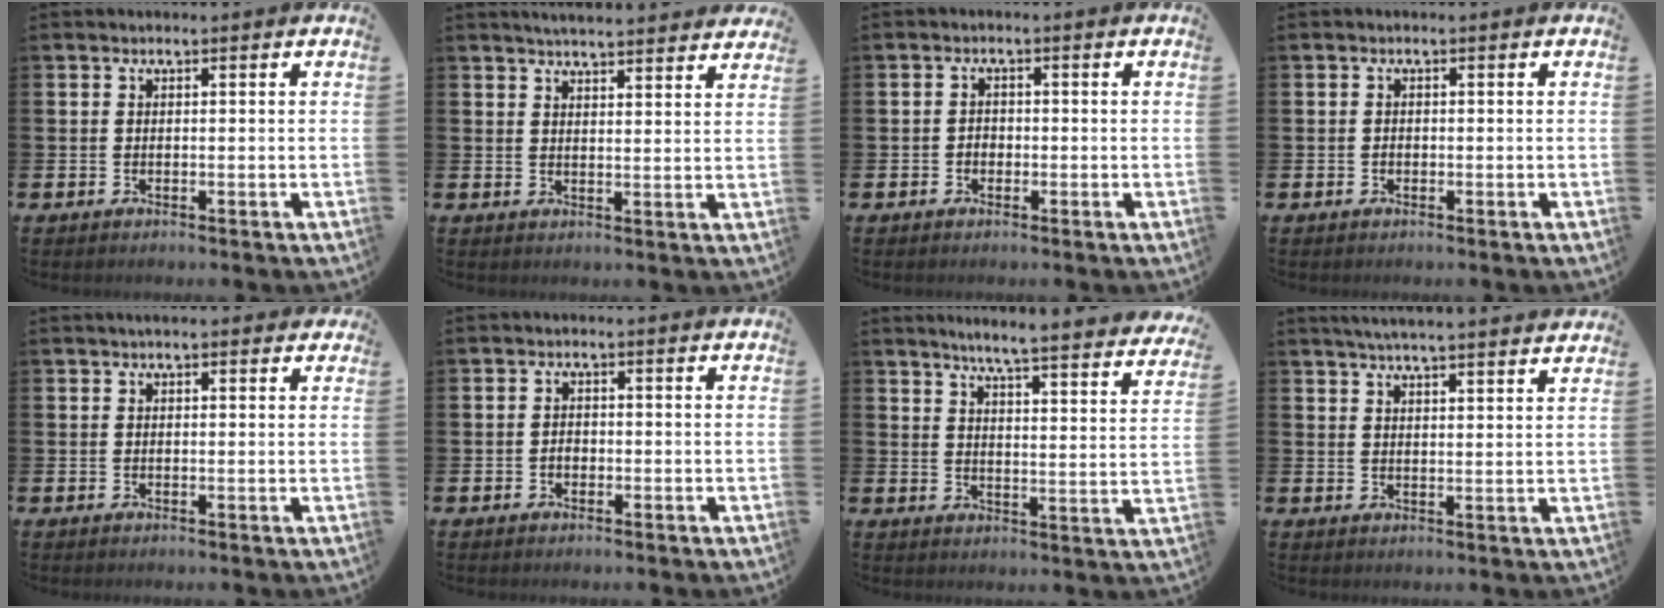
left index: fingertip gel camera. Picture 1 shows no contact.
{"total": 4.2, "force": [4.1, 0.0, 0.5], "torque": [-0.014, -0.021, 0.075]}
{"total": 1.3, "force": [-0.5, 1.1, 0.4], "torque": [-0.010, 0.006, -0.012]}
{"total": 0.6, "force": [-0.3, 0.5, 0.2], "torque": [-0.004, 0.004, -0.007]}
{"total": 1.4, "force": [1.1, 0.5, 0.6], "torque": [-0.011, 0.006, 0.019]}
{"total": 1.3, "force": [-0.4, 1.0, 0.8], "torque": [-0.015, 0.005, -0.010]}
{"total": 5.6, "force": [5.3, -0.4, 1.7], "torque": [-0.048, -0.047, 0.087]}
{"total": 4.6, "force": [4.4, -0.5, 1.0], "torque": [-0.028, -0.019, 0.078]}